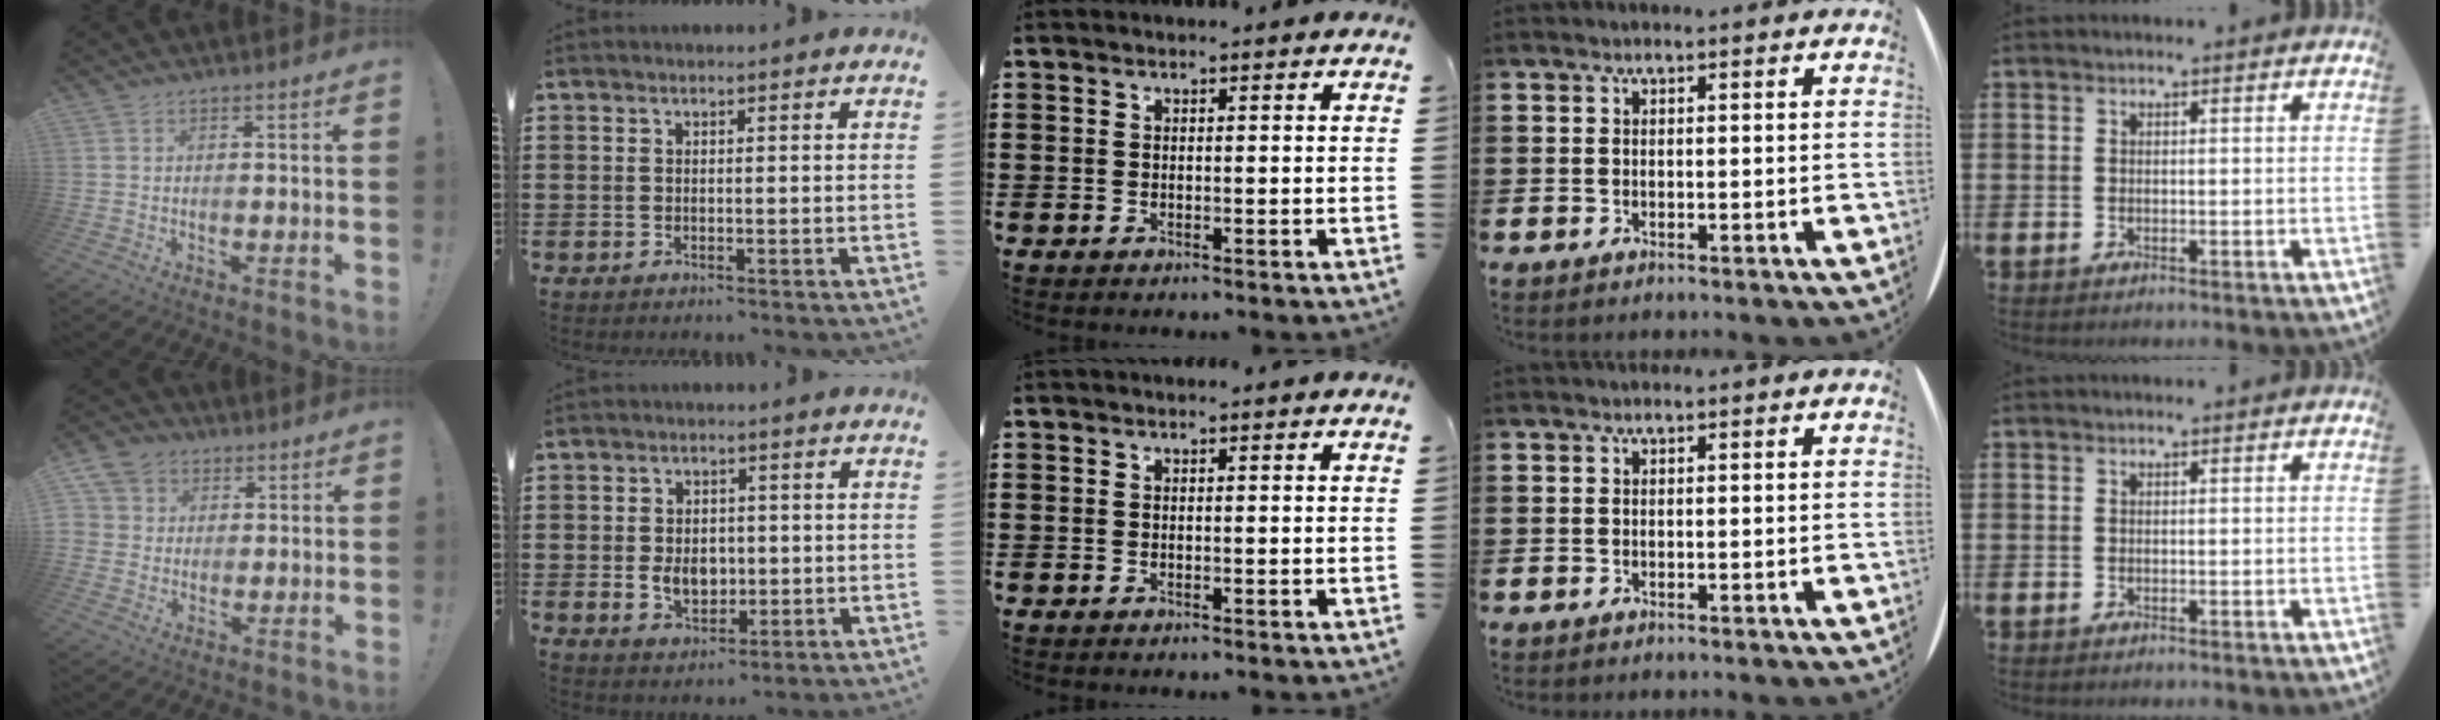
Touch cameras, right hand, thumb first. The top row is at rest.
{"thumb": {"total": 6.3, "force": [1.6, 6.0, 1.3], "torque": [-0.023, -0.004, 0.035]}, "index": {"total": 5.0, "force": [-0.4, 3.8, 3.3], "torque": [-0.052, 0.005, -0.012]}}